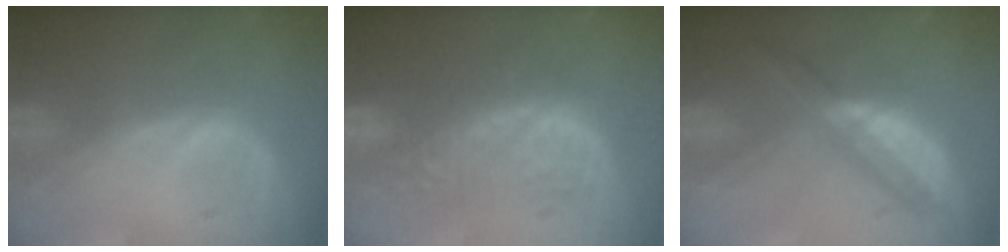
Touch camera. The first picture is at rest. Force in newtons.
{"total": 9.1, "press": 8.7, "slide": 2.6}
{"total": 5.6, "press": 5.2, "slide": 2.0}